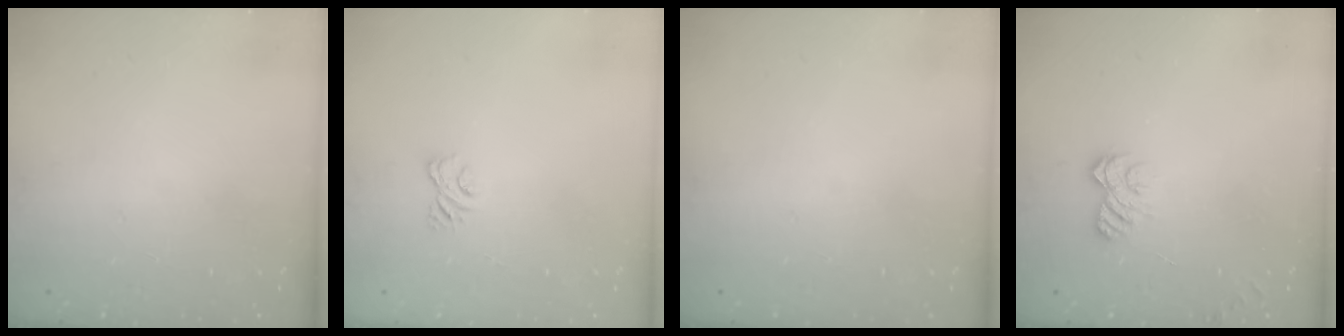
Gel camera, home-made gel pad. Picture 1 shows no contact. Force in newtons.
{"total": 2.8, "press": 2.5, "slide": 1.3}
{"total": 0.0}
{"total": 6.6, "press": 6.5, "slide": 0.7}